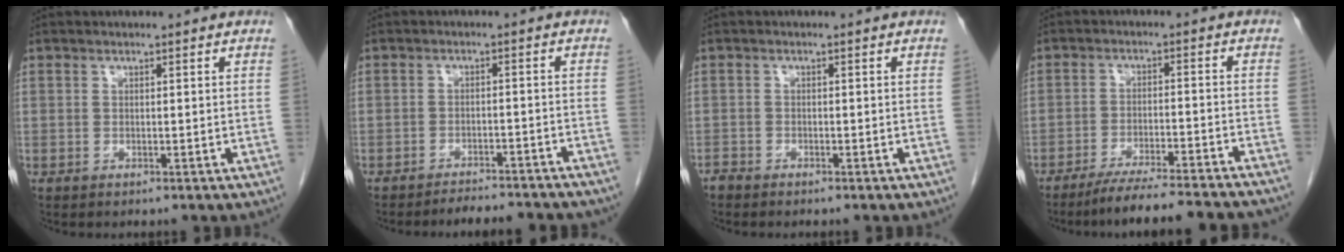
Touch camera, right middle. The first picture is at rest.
{"total": 10.1, "force": [-9.4, 1.4, 3.3], "torque": [-0.035, -0.004, -0.115]}
{"total": 1.0, "force": [-1.0, 0.2, 0.0], "torque": [0.000, -0.001, -0.019]}
{"total": 16.6, "force": [-15.0, 0.1, 7.1], "torque": [-0.093, -0.026, -0.210]}